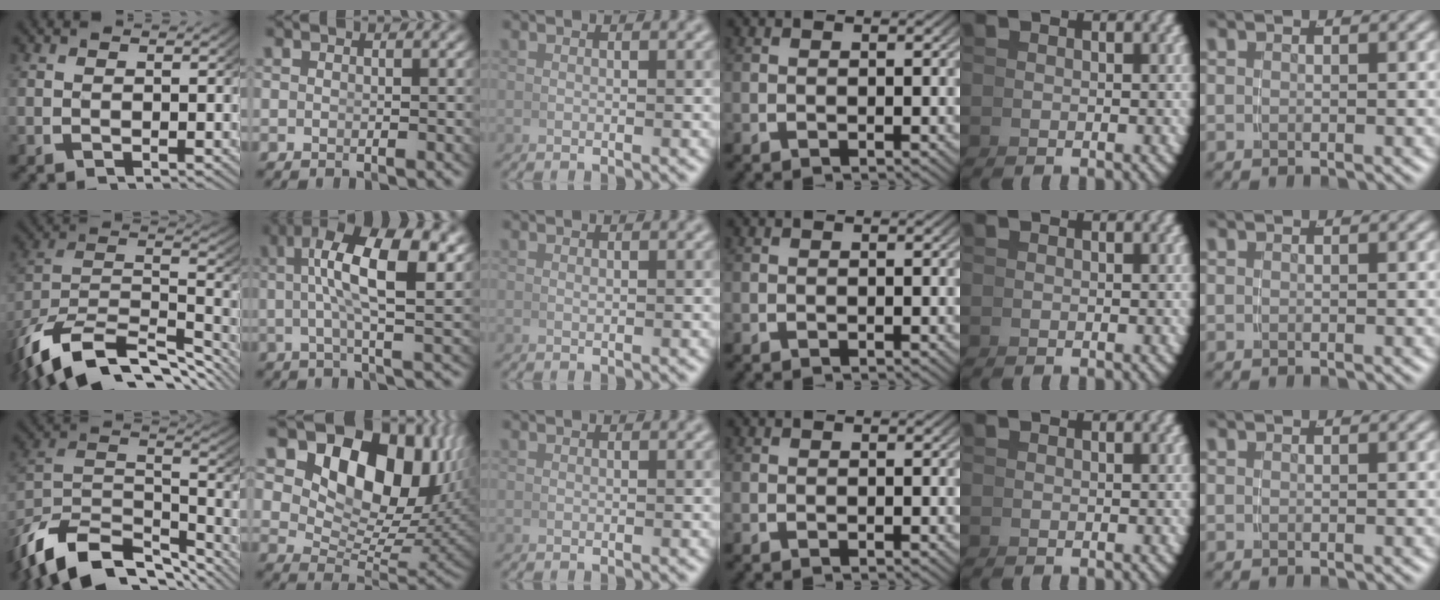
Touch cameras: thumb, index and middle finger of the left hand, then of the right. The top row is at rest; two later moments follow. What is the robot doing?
{"motion": "lift_and_place", "object": "cup"}